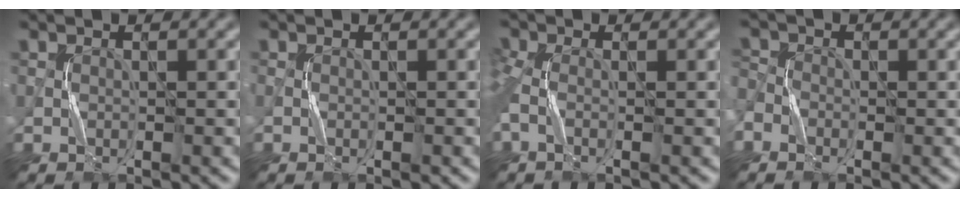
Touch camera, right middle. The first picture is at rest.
{"total": 0.7, "force": [-0.3, 0.3, 0.5], "torque": [-0.012, 0.000, -0.005]}
{"total": 3.8, "force": [-0.7, 2.0, 3.1], "torque": [-0.082, -0.003, -0.020]}
{"total": 2.0, "force": [-1.1, 1.4, 0.7], "torque": [-0.024, -0.001, -0.030]}